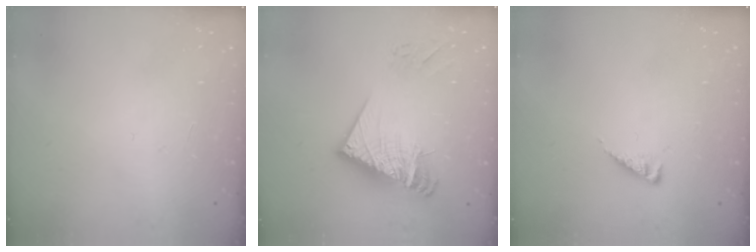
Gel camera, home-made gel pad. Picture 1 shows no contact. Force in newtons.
{"total": 17.3, "press": 17.2, "slide": 1.9}
{"total": 4.0, "press": 3.9, "slide": 0.7}